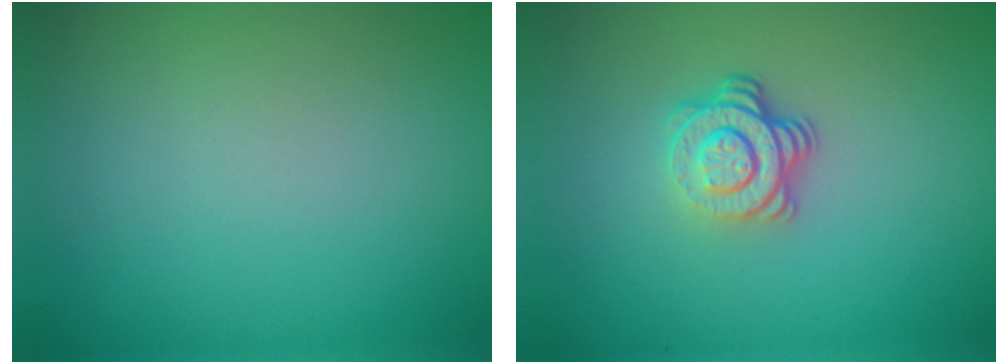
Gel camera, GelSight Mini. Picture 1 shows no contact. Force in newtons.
{"total": 3.9, "press": 2.7, "slide": 2.9}